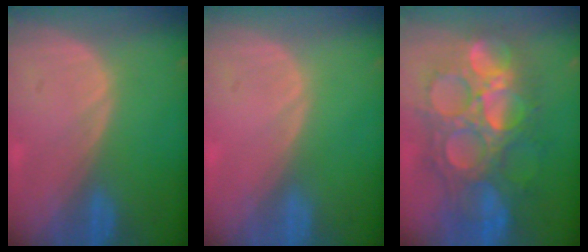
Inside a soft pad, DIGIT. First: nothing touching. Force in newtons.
{"total": 0.0}
{"total": 13.2, "press": 13.1, "slide": 1.7}